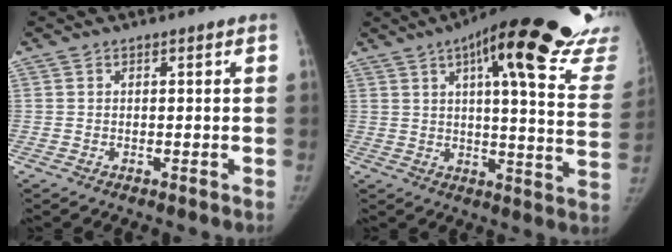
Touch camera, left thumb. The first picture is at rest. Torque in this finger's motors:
{"motor_torque": [1.15, 1.02, 1.43, -1.34, 0.12]}